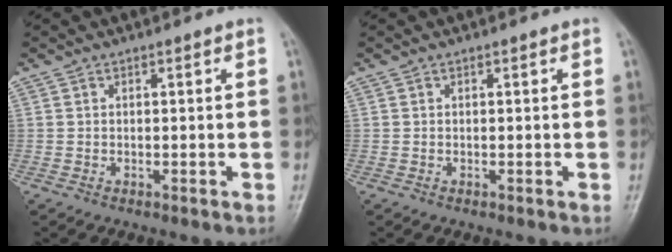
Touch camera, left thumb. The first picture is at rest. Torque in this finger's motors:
{"motor_torque": [-0.02, 0.04, 0.00, 0.07, 0.00]}